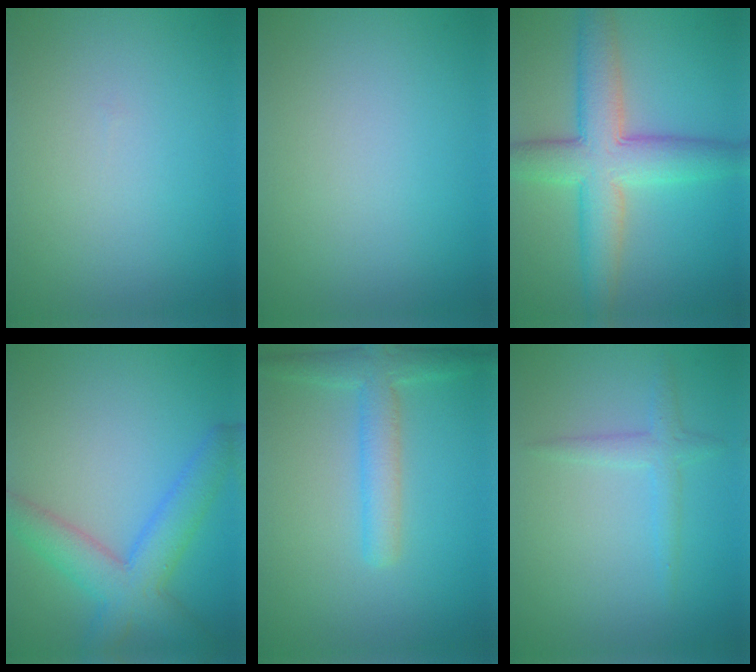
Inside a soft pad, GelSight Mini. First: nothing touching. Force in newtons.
{"total": 0.0}
{"total": 7.6, "press": 7.6, "slide": 0.5}
{"total": 5.7, "press": 5.7, "slide": 0.2}
{"total": 3.5, "press": 3.5, "slide": 0.2}
{"total": 1.8, "press": 1.7, "slide": 0.1}